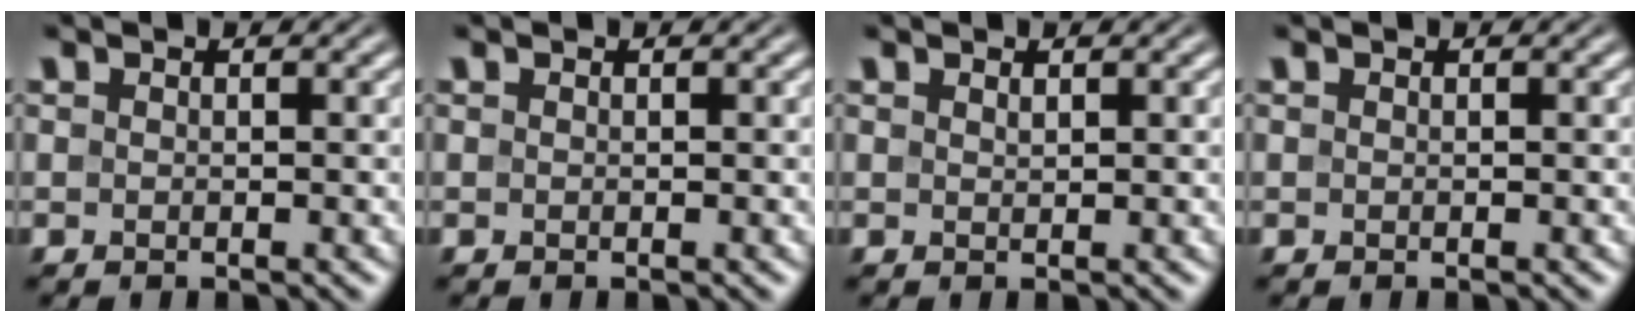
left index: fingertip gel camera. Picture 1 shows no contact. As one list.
[{"total": 0.0}, {"total": 0.5, "force": [0.4, 0.1, 0.3], "torque": [-0.005, -0.001, 0.009]}, {"total": 0.0}]